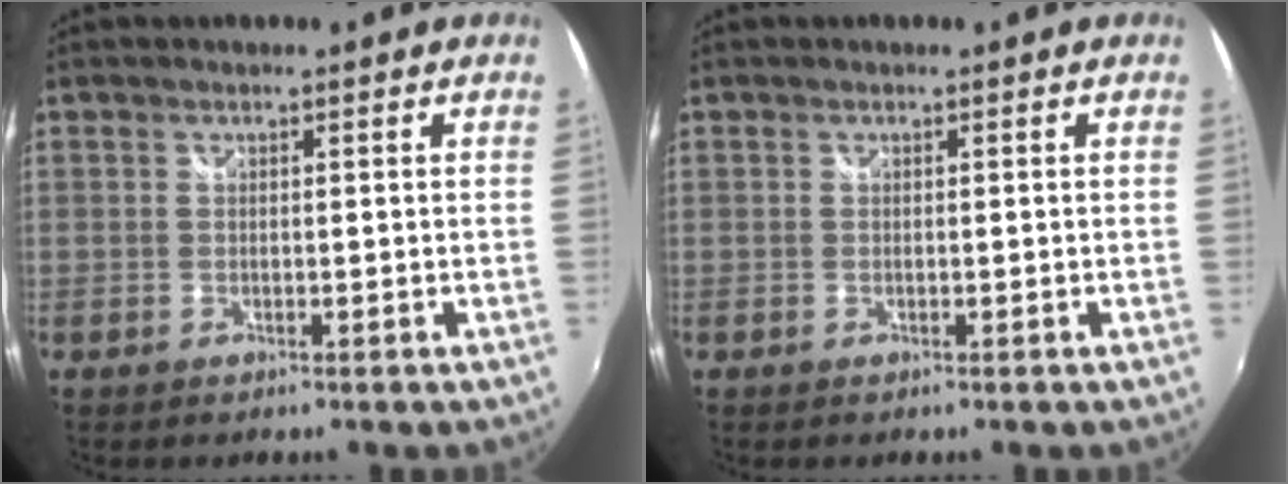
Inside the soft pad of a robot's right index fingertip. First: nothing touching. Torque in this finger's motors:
{"motor_torque": [0.00, 0.00, 0.00, 0.00]}